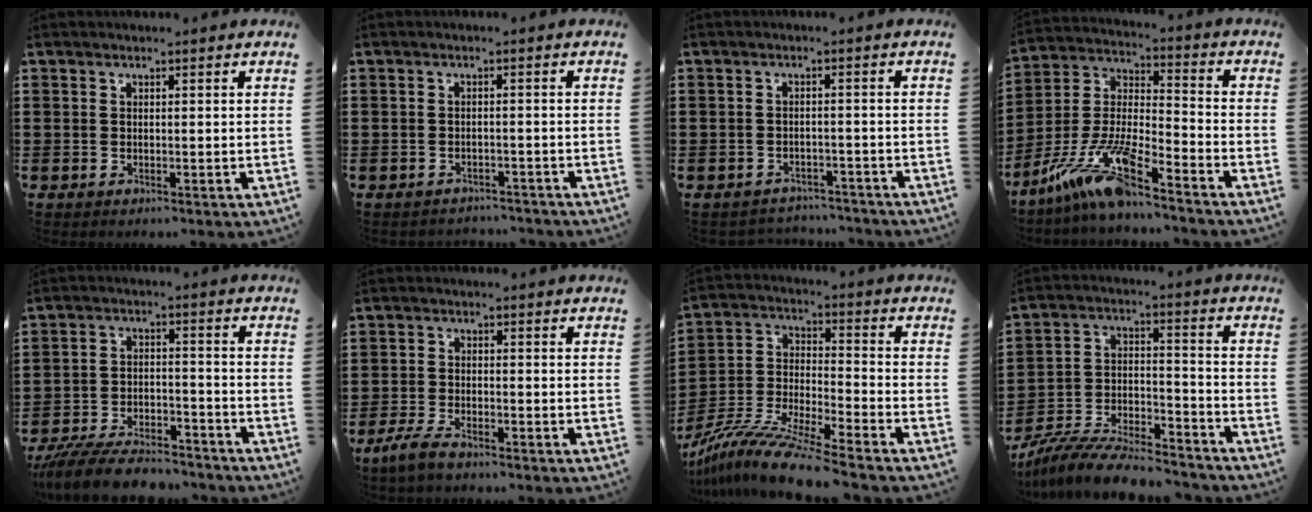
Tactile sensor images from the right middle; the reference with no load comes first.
{"total": 1.8, "force": [-1.8, 0.3, -0.2], "torque": [-0.003, 0.002, -0.042]}
{"total": 2.5, "force": [-2.4, 0.5, -0.2], "torque": [-0.005, 0.000, -0.053]}
{"total": 12.9, "force": [-10.1, 1.2, 8.0], "torque": [-0.182, -0.002, -0.200]}
{"total": 8.4, "force": [-7.8, 1.6, 2.7], "torque": [-0.048, 0.018, -0.150]}
{"total": 3.7, "force": [-3.0, 0.9, 1.9], "torque": [-0.044, 0.000, -0.061]}
{"total": 11.0, "force": [-10.1, -0.4, 4.3], "torque": [-0.087, 0.005, -0.206]}
{"total": 10.3, "force": [-9.8, 1.0, 3.3], "torque": [-0.061, 0.014, -0.194]}